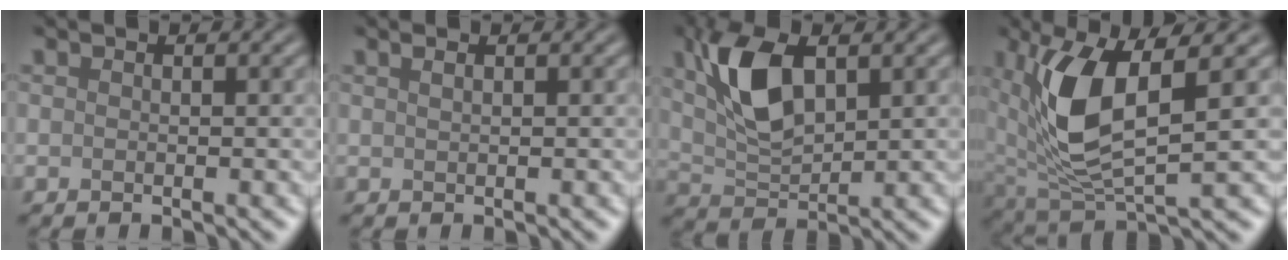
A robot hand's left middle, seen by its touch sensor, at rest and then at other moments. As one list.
[{"total": 1.1, "force": [0.6, 0.6, 0.8], "torque": [0.001, -0.002, 0.000]}, {"total": 6.6, "force": [2.1, 3.2, 5.3], "torque": [-0.119, 0.008, 0.046]}, {"total": 8.3, "force": [1.7, 3.6, 7.3], "torque": [-0.170, -0.009, 0.041]}]